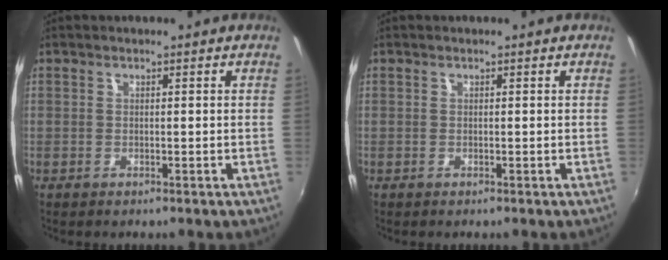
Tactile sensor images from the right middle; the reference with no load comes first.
{"total": 0.0}